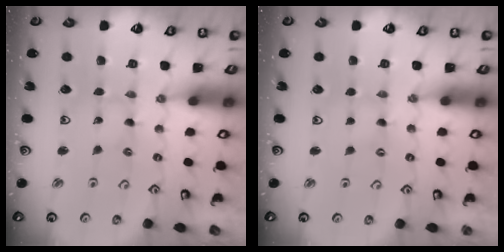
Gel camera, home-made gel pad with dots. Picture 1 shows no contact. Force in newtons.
{"total": 0.0}